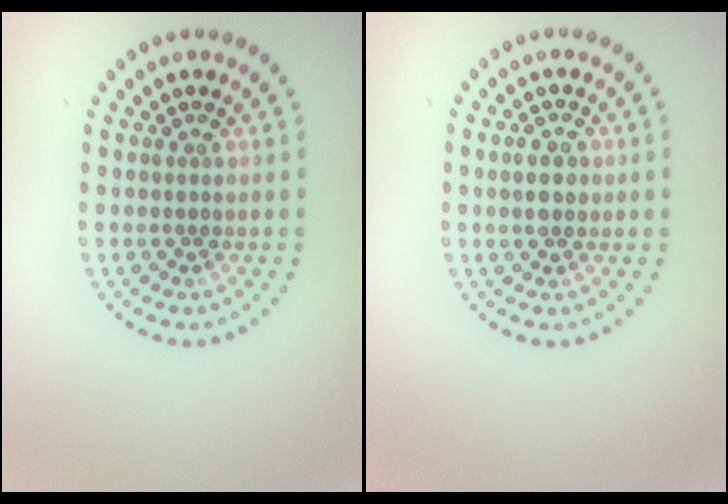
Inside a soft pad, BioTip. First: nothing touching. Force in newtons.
{"total": 2.1, "press": 2.0, "slide": 0.2}